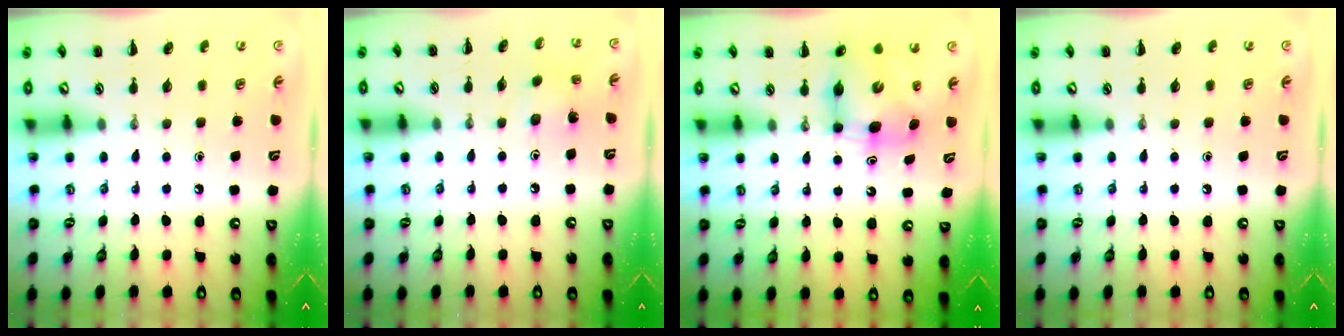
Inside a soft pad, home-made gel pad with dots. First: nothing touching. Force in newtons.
{"total": 1.6, "press": 1.5, "slide": 0.6}
{"total": 6.4, "press": 6.3, "slide": 0.9}
{"total": 0.0}